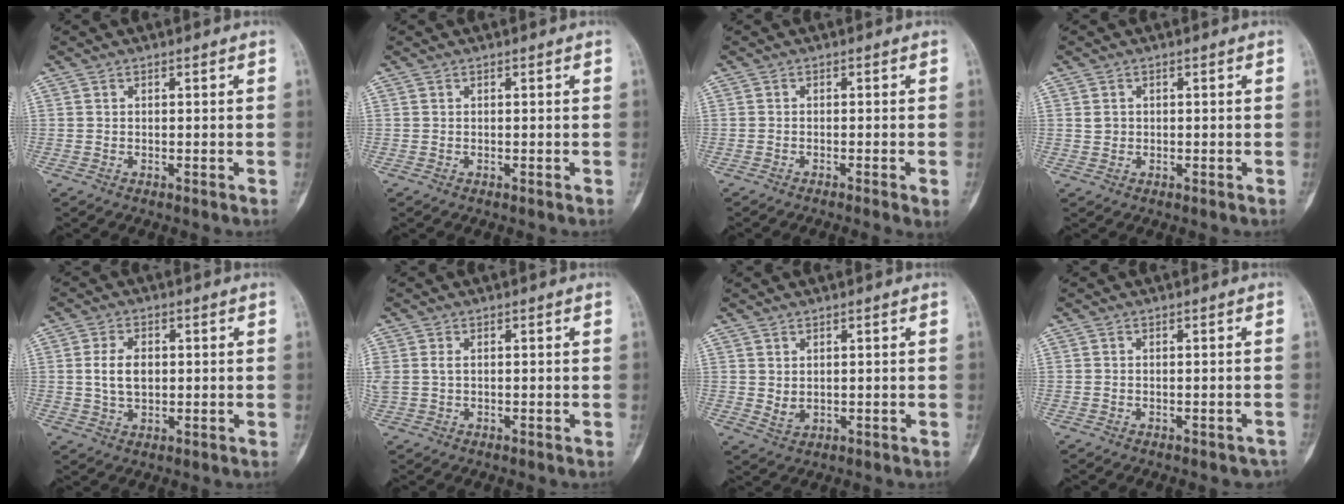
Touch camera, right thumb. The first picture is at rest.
{"total": 0.0}
{"total": 3.3, "force": [-2.1, -0.2, 2.6], "torque": [-0.043, -0.001, -0.030]}
{"total": 1.4, "force": [0.1, 1.3, 0.6], "torque": [-0.001, 0.002, 0.003]}
{"total": 5.7, "force": [0.5, 3.7, 4.4], "torque": [-0.074, 0.001, 0.010]}
{"total": 2.5, "force": [0.1, 1.7, 1.8], "torque": [-0.056, 0.007, 0.003]}
{"total": 2.2, "force": [0.3, 1.5, 1.6], "torque": [-0.021, -0.008, 0.014]}
{"total": 3.0, "force": [-2.5, 1.4, 0.8], "torque": [-0.009, 0.017, -0.024]}